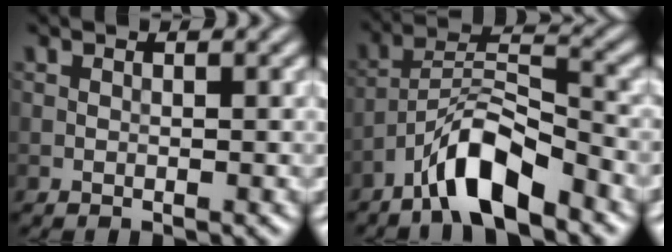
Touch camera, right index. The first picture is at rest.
{"total": 6.9, "force": [-4.7, 1.8, 4.7], "torque": [-0.085, 0.009, -0.090]}